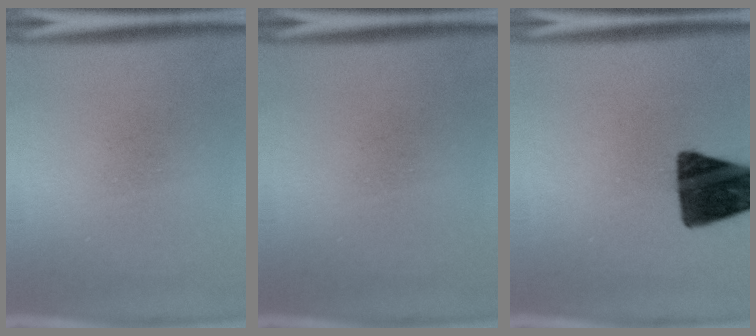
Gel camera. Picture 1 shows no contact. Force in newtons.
{"total": 0.0}
{"total": 14.3}